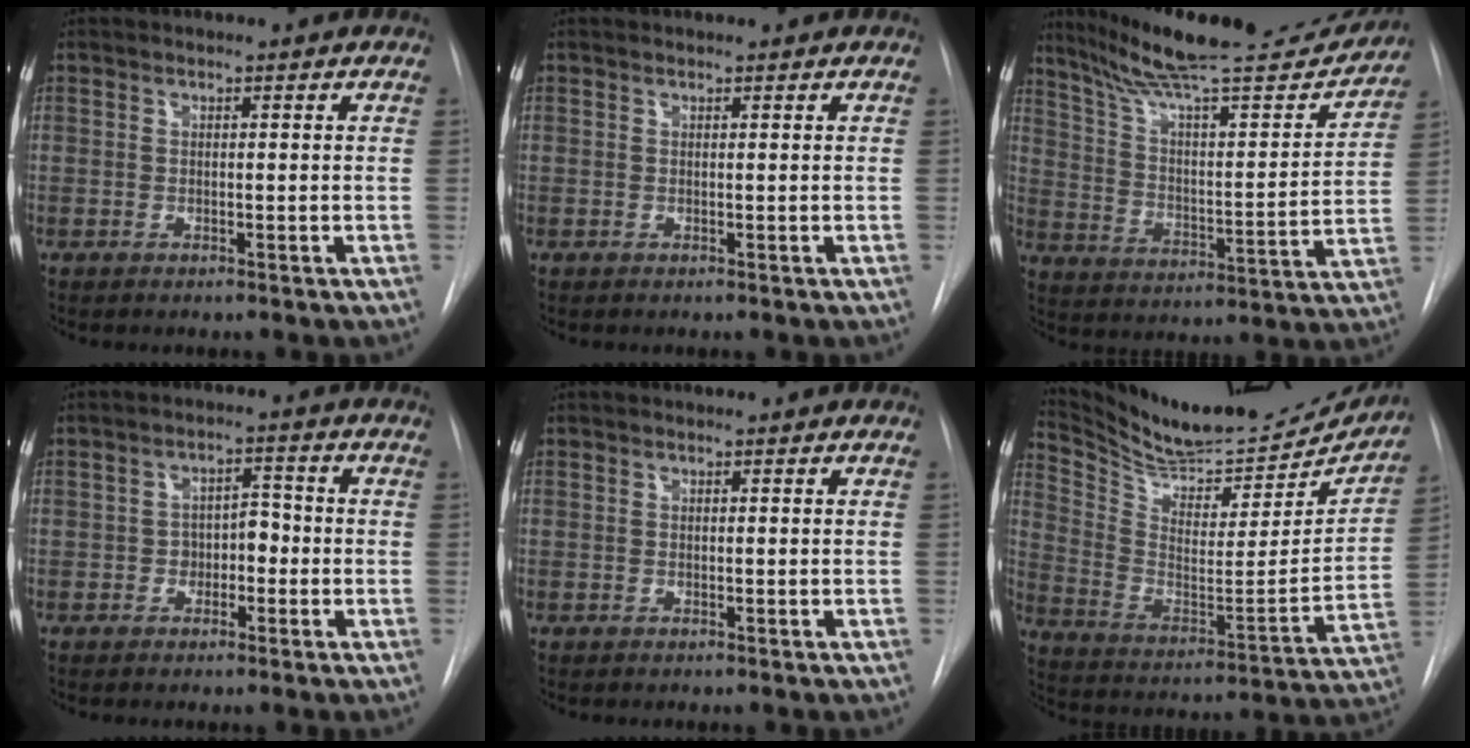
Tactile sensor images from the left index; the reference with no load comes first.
{"total": 0.0}
{"total": 22.7, "force": [20.4, 2.1, 9.7], "torque": [-0.158, -0.039, 0.300]}
{"total": 3.8, "force": [-1.9, 2.2, 2.4], "torque": [-0.033, 0.012, -0.030]}
{"total": 0.0}
{"total": 24.5, "force": [22.6, 4.7, 8.1], "torque": [-0.136, -0.064, 0.331]}